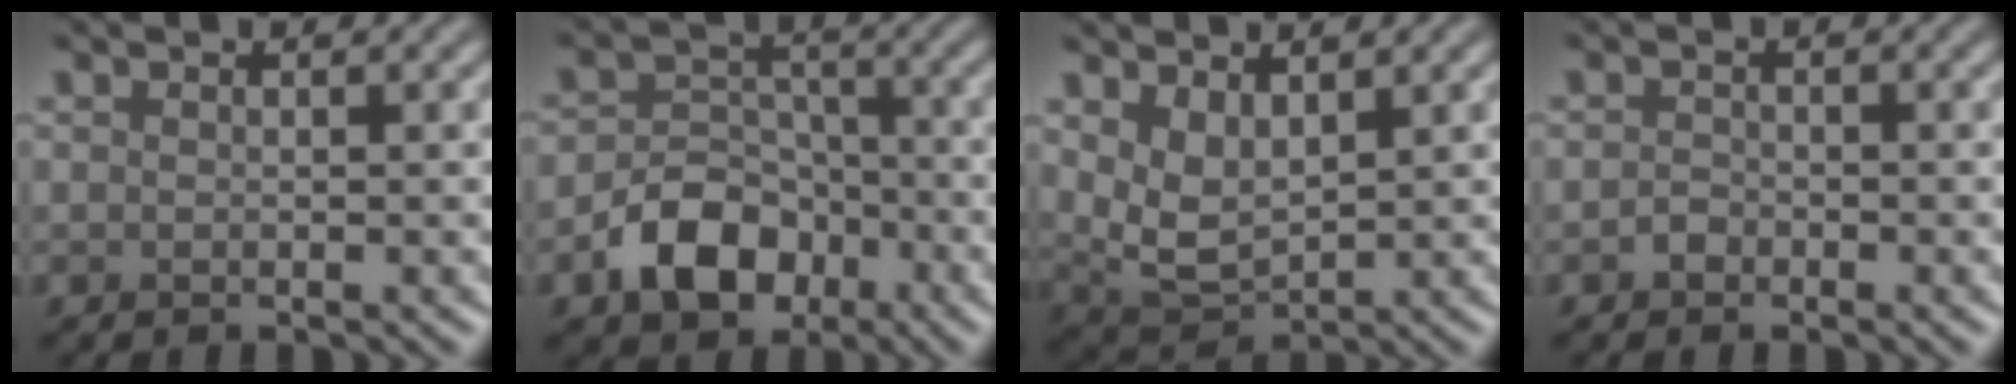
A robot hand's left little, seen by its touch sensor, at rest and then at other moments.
{"total": 5.8, "force": [-2.9, 4.1, 2.9], "torque": [-0.042, -0.002, -0.056]}
{"total": 3.9, "force": [1.7, 2.1, 2.8], "torque": [-0.069, -0.012, 0.040]}
{"total": 0.9, "force": [-0.6, 0.7, 0.3], "torque": [-0.004, 0.000, -0.012]}